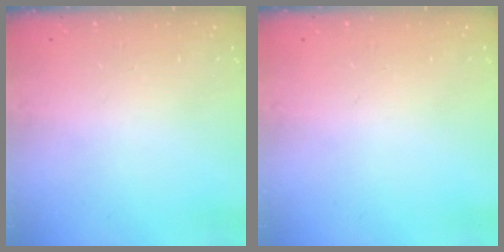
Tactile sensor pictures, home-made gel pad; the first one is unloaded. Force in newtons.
{"total": 0.0}